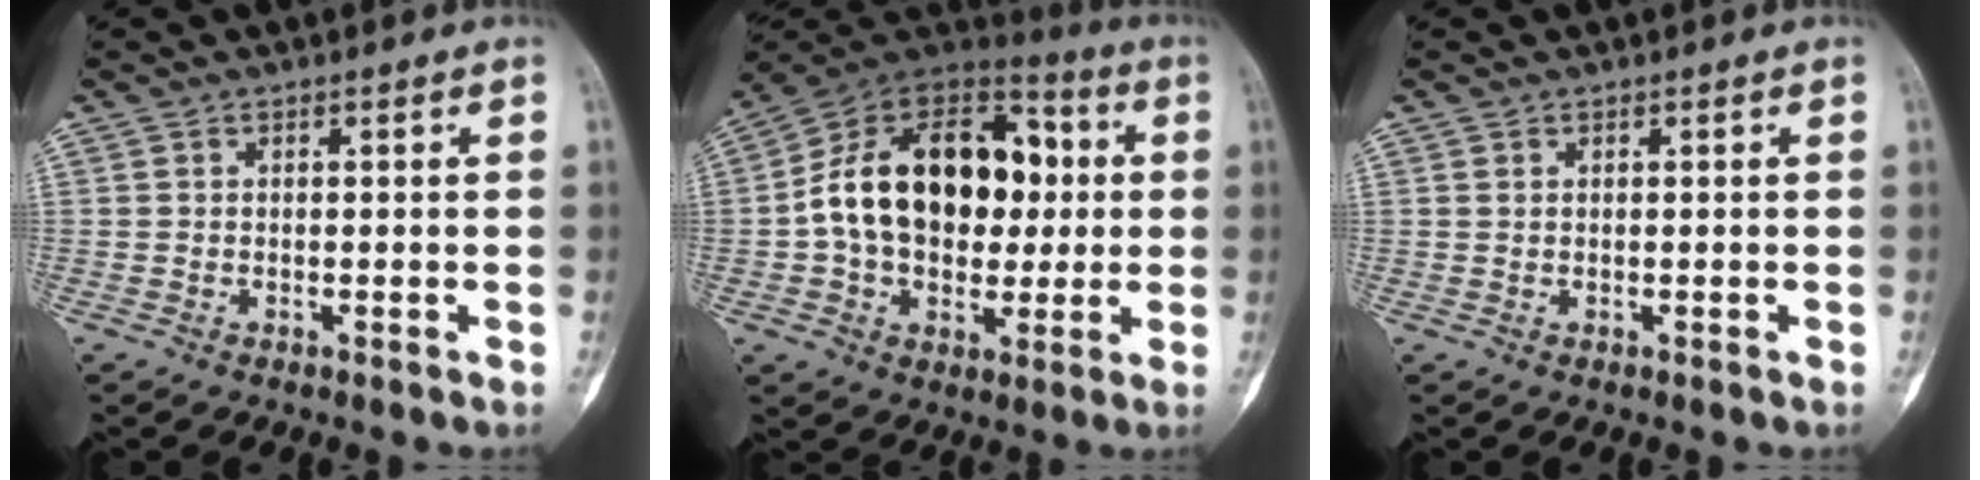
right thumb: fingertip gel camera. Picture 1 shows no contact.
{"total": 24.2, "force": [1.2, 16.2, 17.9], "torque": [-0.267, 0.033, 0.021]}
{"total": 0.0}